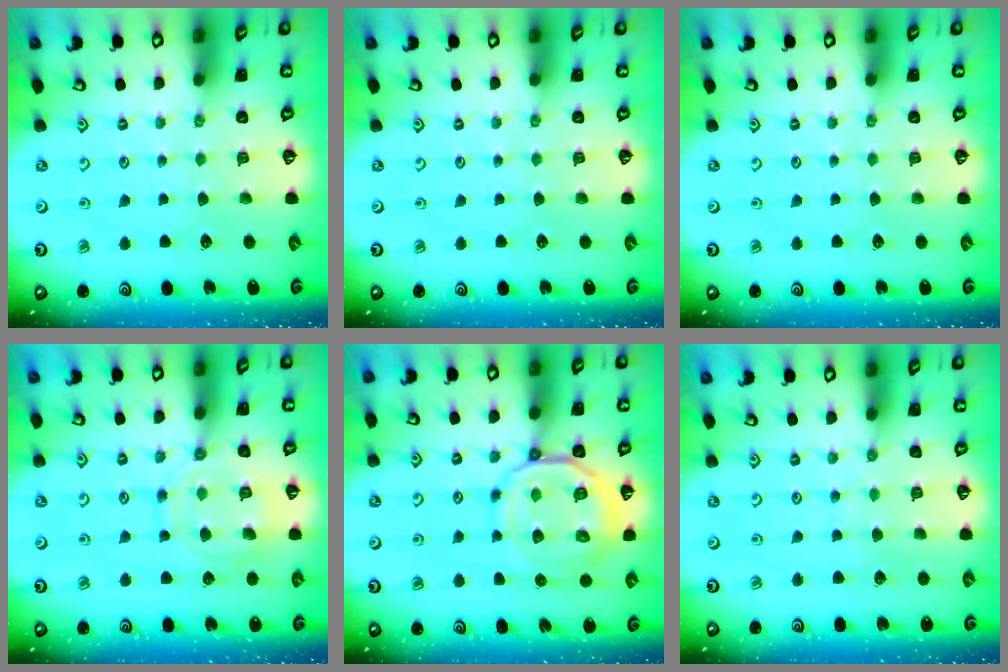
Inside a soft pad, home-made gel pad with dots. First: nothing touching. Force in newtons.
{"total": 0.0}
{"total": 0.0}
{"total": 13.0, "press": 12.9, "slide": 1.2}
{"total": 14.0, "press": 14.0, "slide": 1.5}
{"total": 5.3, "press": 5.3, "slide": 0.6}